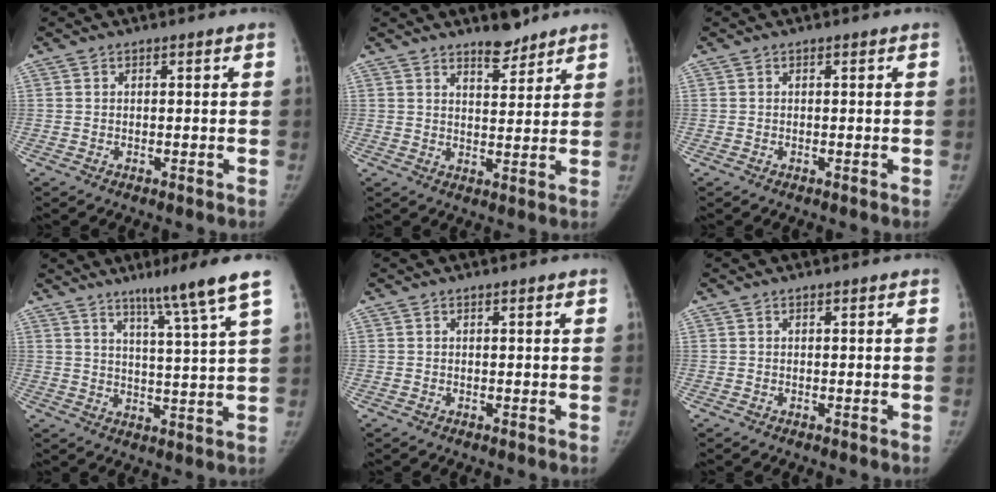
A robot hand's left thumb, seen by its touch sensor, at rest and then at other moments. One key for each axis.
{"total": 4.2, "fx": 3.5, "fy": 1.6, "fz": 1.5, "tx": -0.003, "ty": -0.027, "tz": 0.055}
{"total": 0.0}
{"total": 10.6, "fx": 6.9, "fy": -0.7, "fz": 8.0, "tx": -0.116, "ty": -0.038, "tz": 0.103}
{"total": 0.5, "fx": 0.3, "fy": 0.1, "fz": 0.4, "tx": -0.001, "ty": 0.003, "tz": 0.003}
{"total": 0.0}